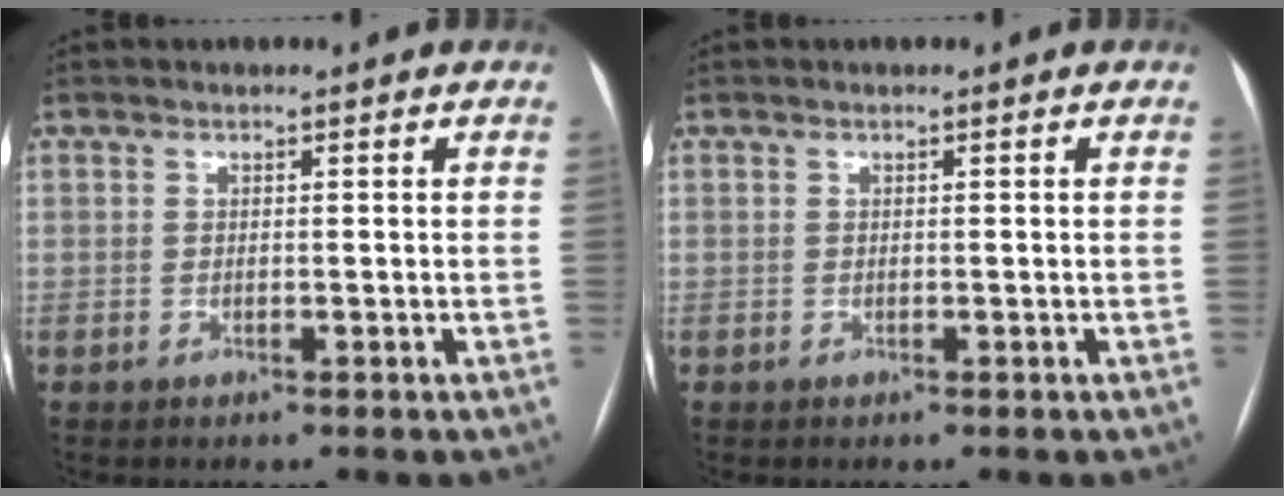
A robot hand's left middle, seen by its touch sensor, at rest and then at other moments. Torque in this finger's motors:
{"motor_torque": [-0.01, -0.01, 0.00, 0.00]}